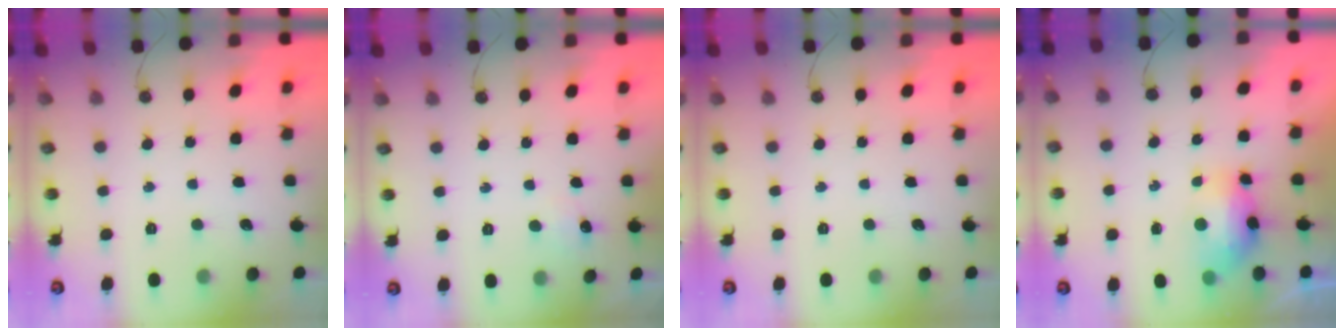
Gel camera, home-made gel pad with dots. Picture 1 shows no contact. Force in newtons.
{"total": 5.9, "press": 5.8, "slide": 0.8}
{"total": 0.0}
{"total": 14.8, "press": 10.0, "slide": 10.8}